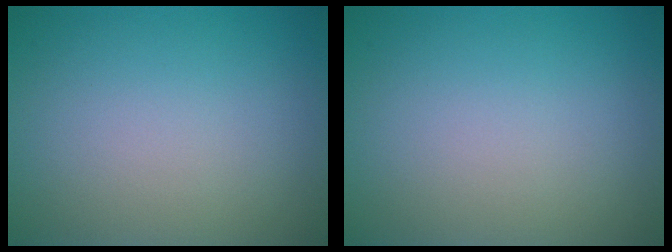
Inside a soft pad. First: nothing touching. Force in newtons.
{"total": 0.0}